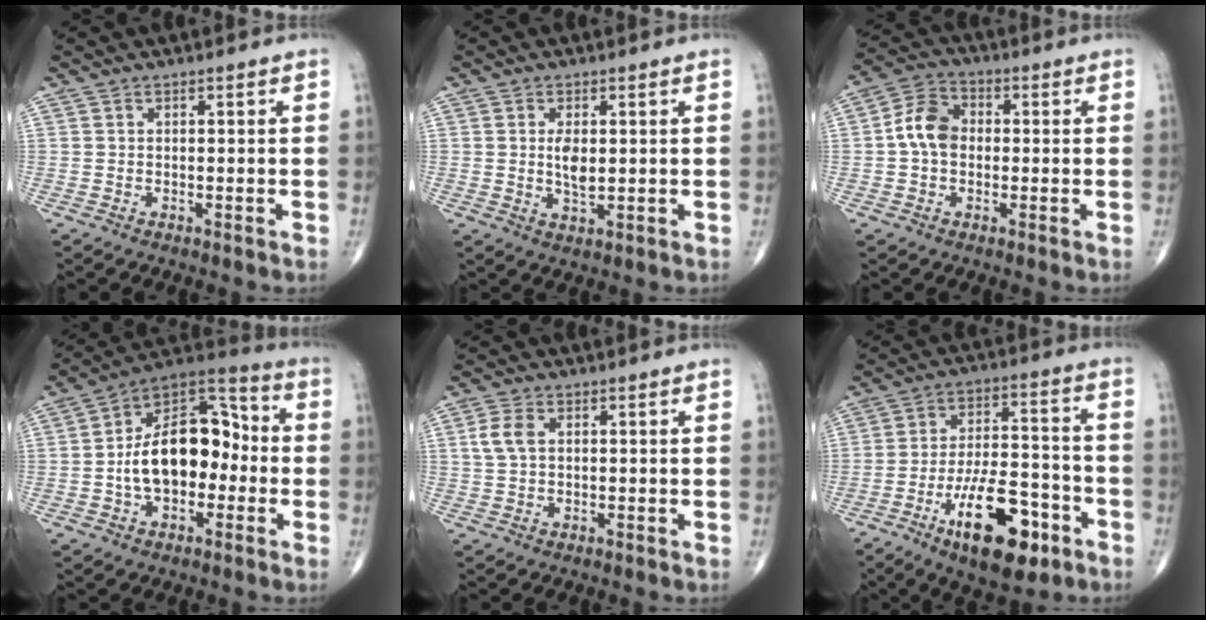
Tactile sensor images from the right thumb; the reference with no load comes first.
{"total": 4.1, "force": [0.5, 1.8, 3.6], "torque": [-0.065, -0.010, 0.011]}
{"total": 7.7, "force": [-0.2, 5.7, 5.1], "torque": [-0.086, 0.024, -0.015]}
{"total": 17.7, "force": [-1.7, 10.7, 14.0], "torque": [-0.204, 0.044, -0.038]}
{"total": 4.1, "force": [0.9, 2.5, 3.1], "torque": [-0.072, 0.006, 0.018]}
{"total": 17.3, "force": [-8.6, 7.0, 13.3], "torque": [-0.198, 0.047, -0.133]}